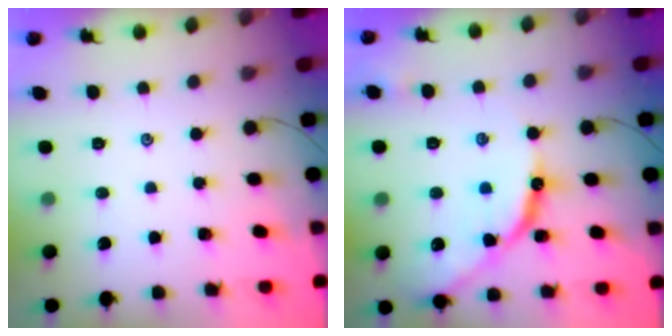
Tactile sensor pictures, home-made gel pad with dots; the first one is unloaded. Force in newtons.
{"total": 13.0, "press": 12.9, "slide": 0.9}